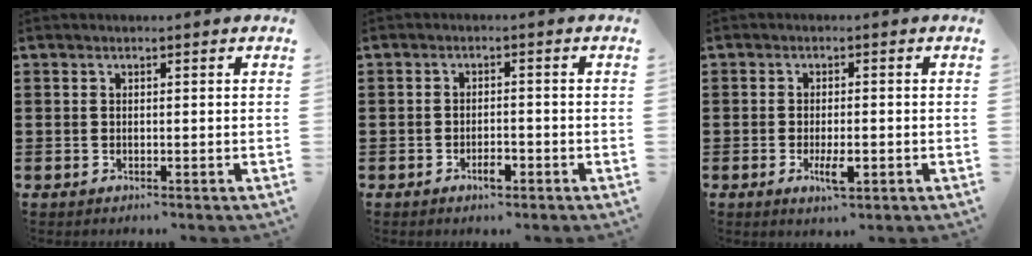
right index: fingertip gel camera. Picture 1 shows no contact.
{"total": 2.6, "force": [-1.5, 0.9, 1.9], "torque": [-0.036, 0.003, -0.027]}
{"total": 4.0, "force": [-1.3, 1.3, 3.5], "torque": [-0.065, 0.000, -0.024]}